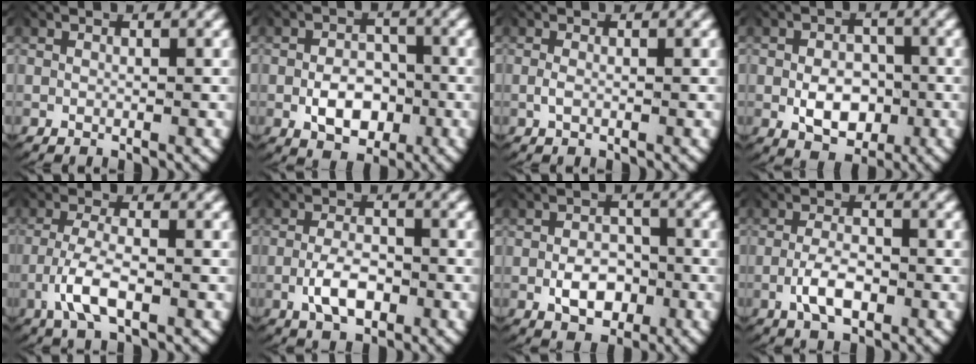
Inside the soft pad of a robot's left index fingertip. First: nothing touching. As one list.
[{"total": 4.7, "force": [-1.4, 3.4, 2.9], "torque": [-0.046, -0.016, -0.017]}, {"total": 0.7, "force": [-0.3, 0.2, 0.6], "torque": [-0.024, -0.008, 0.000]}, {"total": 4.7, "force": [-1.1, 3.4, 3.1], "torque": [-0.050, -0.023, -0.008]}, {"total": 4.3, "force": [-1.7, 1.6, 3.6], "torque": [-0.086, -0.016, -0.024]}, {"total": 3.8, "force": [-1.5, 2.0, 2.9], "torque": [-0.054, -0.011, -0.022]}, {"total": 4.1, "force": [-1.3, 2.9, 2.5], "torque": [-0.038, -0.014, -0.016]}, {"total": 3.5, "force": [-1.5, 1.7, 2.7], "torque": [-0.054, -0.011, -0.022]}]